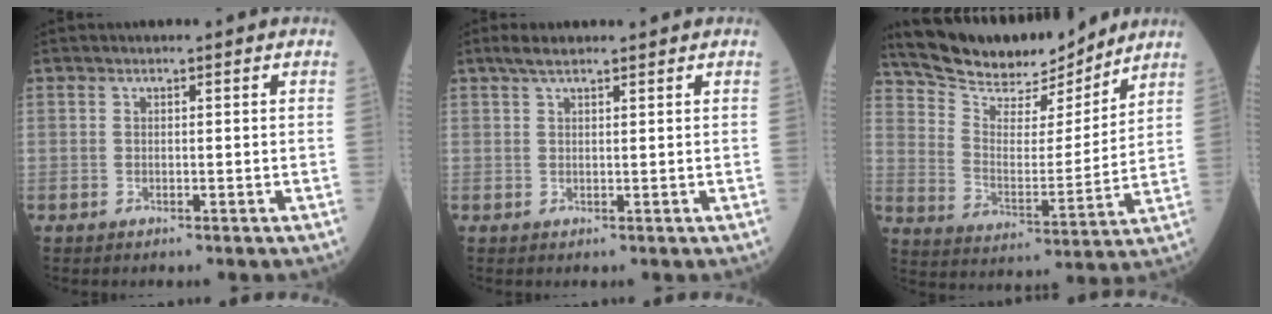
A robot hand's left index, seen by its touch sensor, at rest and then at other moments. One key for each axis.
{"total": 2.9, "fx": 2.3, "fy": 0.4, "fz": 1.7, "tx": -0.036, "ty": 0.021, "tz": 0.043}
{"total": 16.4, "fx": 14.8, "fy": 4.1, "fz": 5.7, "tx": -0.108, "ty": 0.000, "tz": 0.251}